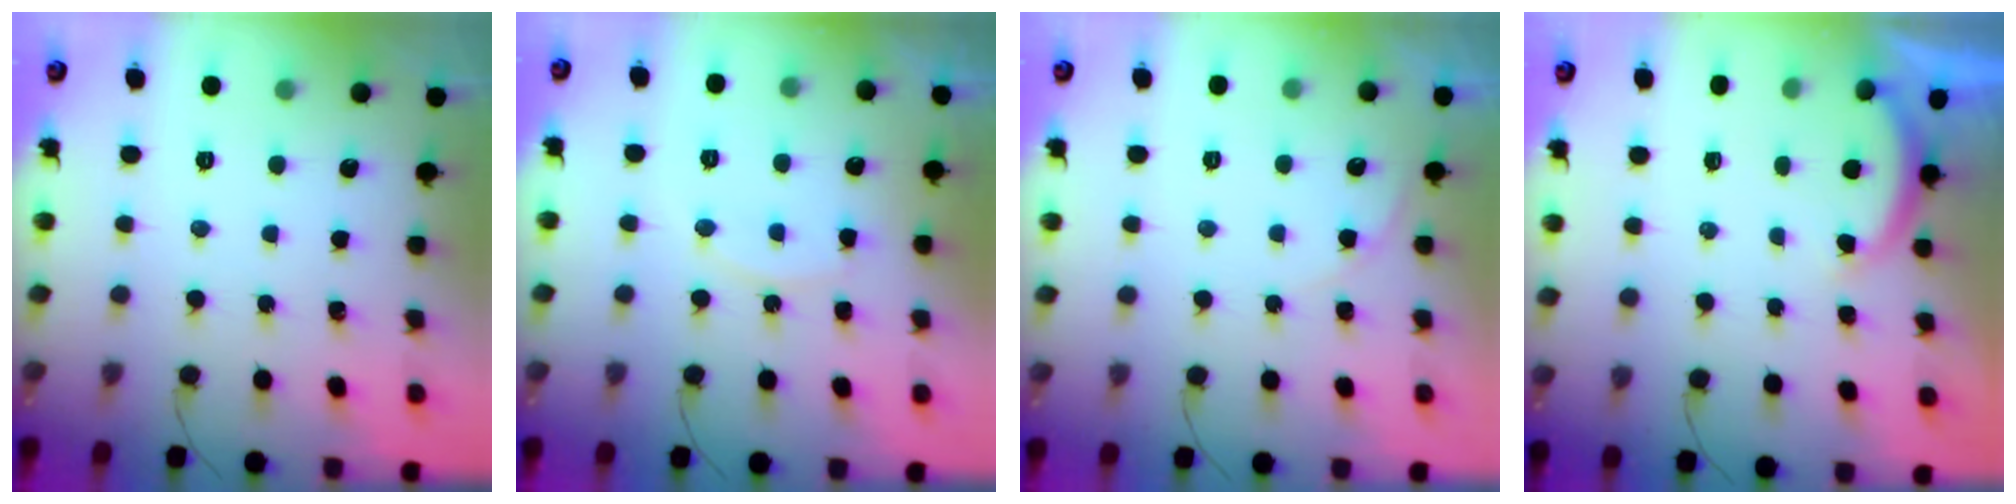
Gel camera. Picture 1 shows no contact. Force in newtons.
{"total": 7.7, "press": 7.7, "slide": 0.4}
{"total": 3.3, "press": 3.3, "slide": 0.2}
{"total": 2.5, "press": 2.4, "slide": 0.6}